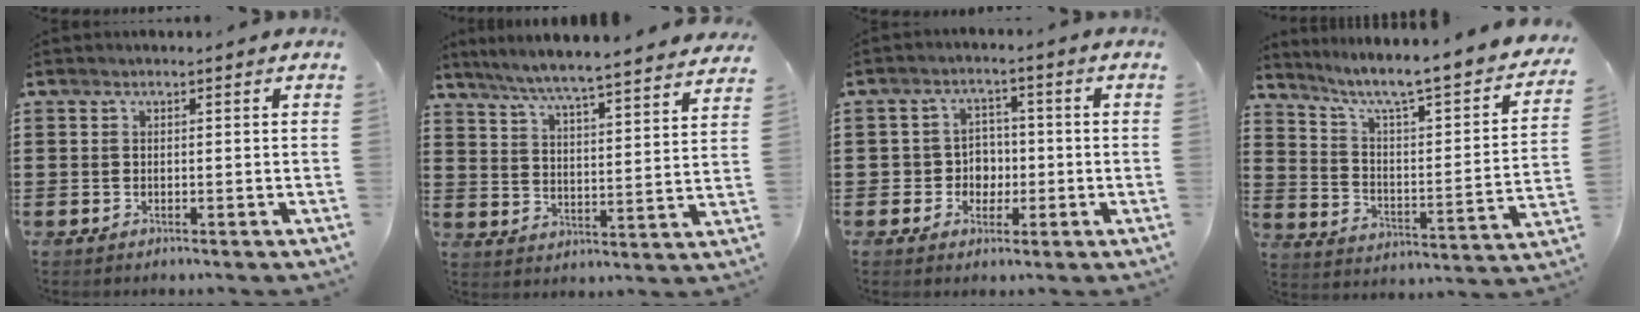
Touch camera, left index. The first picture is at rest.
{"total": 5.7, "force": [5.3, -0.8, 1.9], "torque": [-0.061, -0.043, 0.087]}
{"total": 4.1, "force": [-0.7, 3.8, 1.2], "torque": [-0.039, 0.009, -0.017]}
{"total": 6.1, "force": [4.9, 0.3, 3.8], "torque": [-0.089, -0.051, 0.068]}